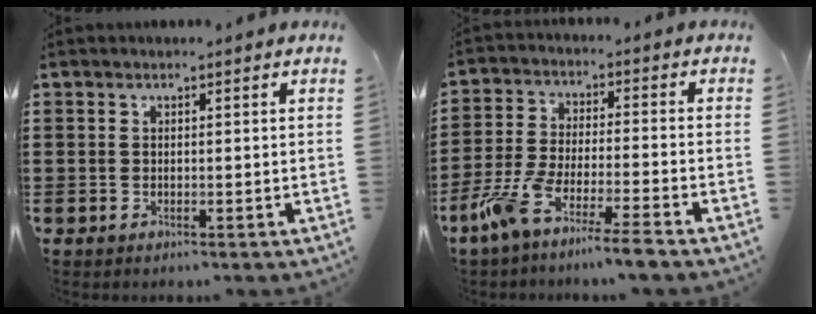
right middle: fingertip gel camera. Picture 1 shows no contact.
{"total": 7.4, "force": [-6.3, -0.7, 3.8], "torque": [-0.094, -0.021, -0.128]}